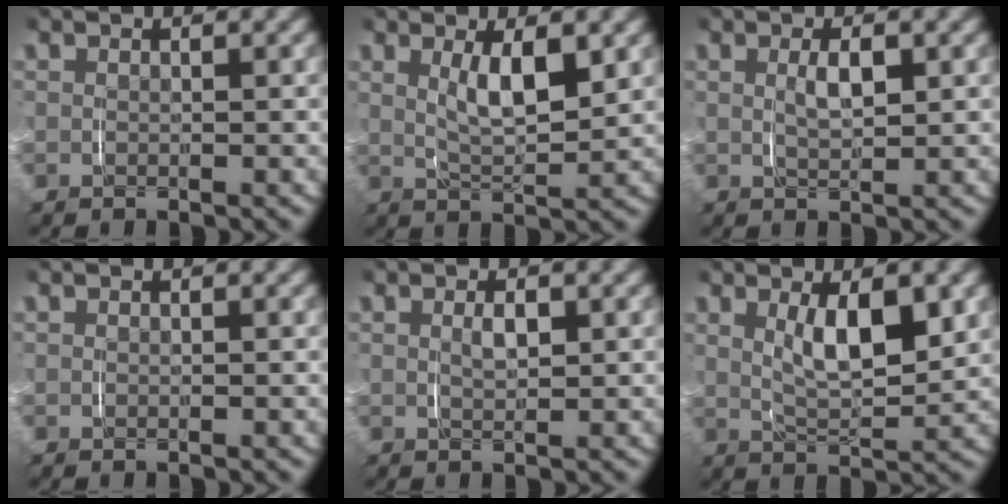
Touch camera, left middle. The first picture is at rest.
{"total": 3.8, "force": [1.0, 1.2, 3.5], "torque": [-0.062, -0.009, 0.024]}
{"total": 2.2, "force": [0.6, 0.7, 2.0], "torque": [-0.035, -0.006, 0.015]}
{"total": 0.0}
{"total": 1.5, "force": [0.5, 0.6, 1.3], "torque": [-0.024, -0.006, 0.012]}
{"total": 4.6, "force": [1.1, 1.7, 4.1], "torque": [-0.070, -0.010, 0.025]}